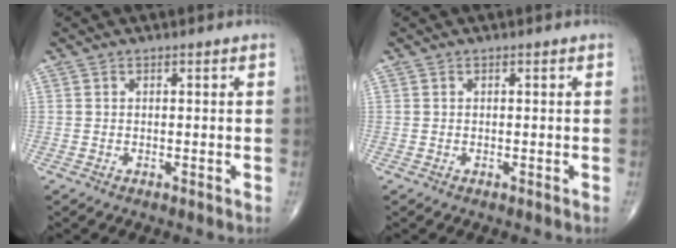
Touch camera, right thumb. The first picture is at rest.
{"total": 0.0}